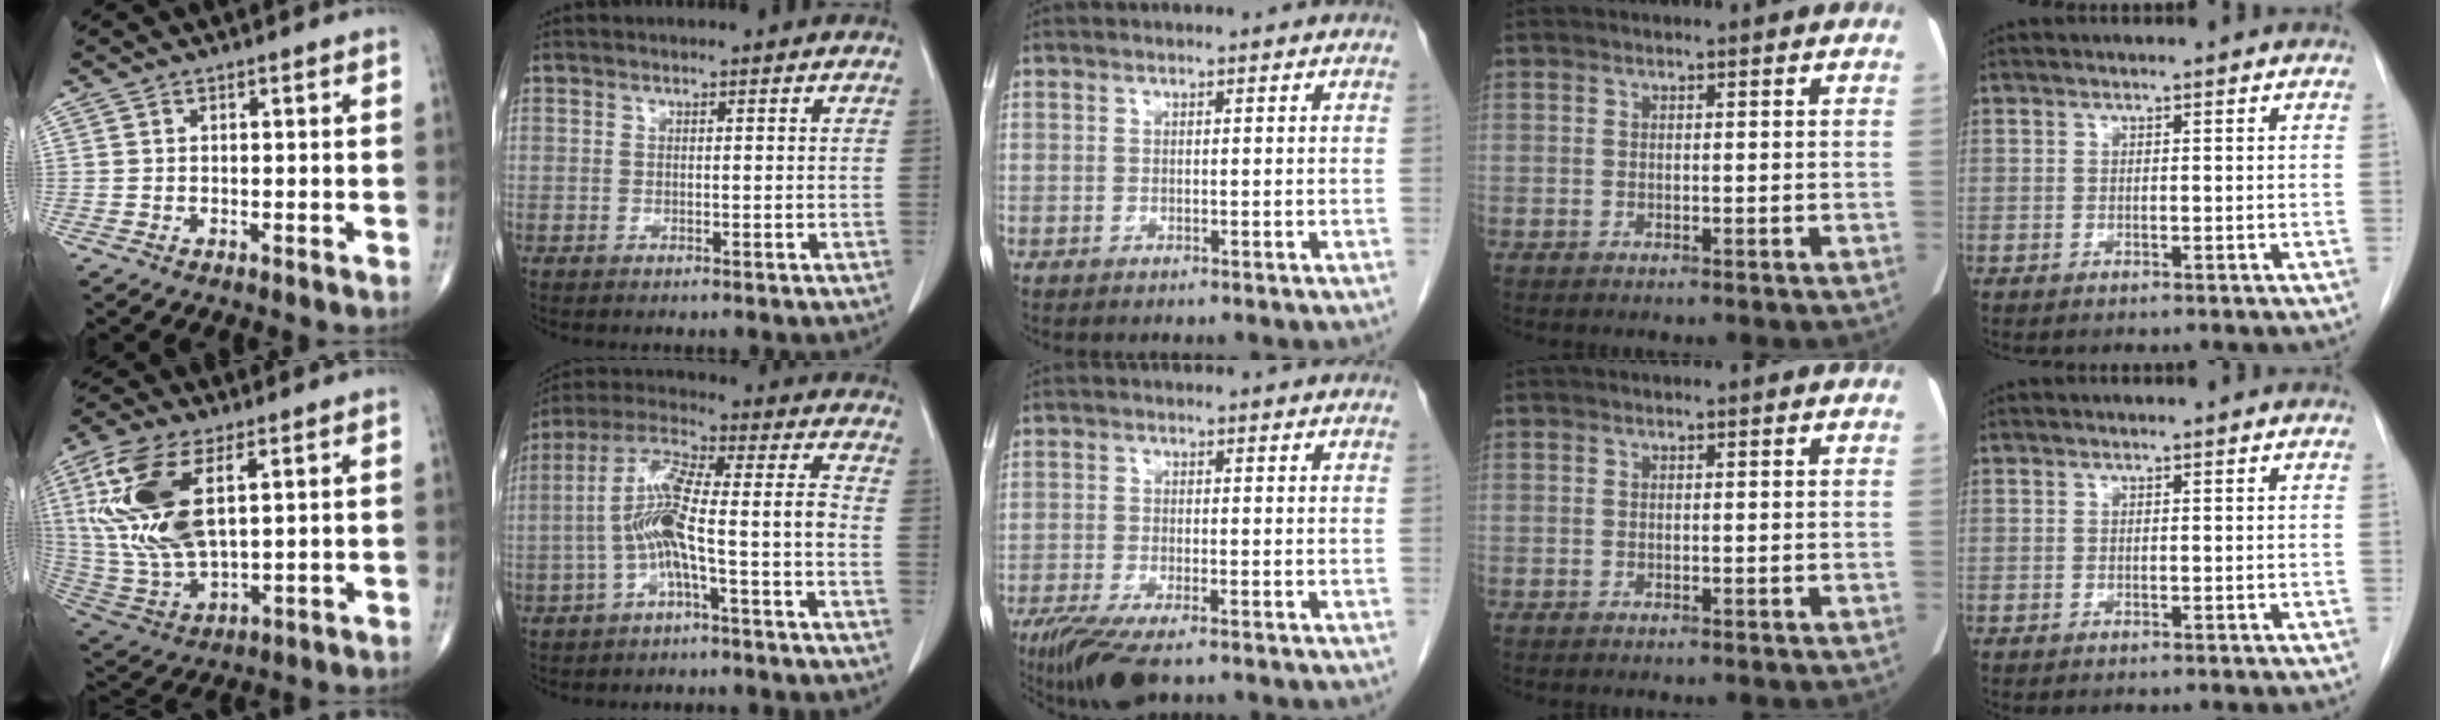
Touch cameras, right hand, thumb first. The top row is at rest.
{"thumb": {"total": 18.9, "force": [5.1, 8.6, 16.1], "torque": [-0.355, -0.016, 0.103]}, "index": {"total": 10.4, "force": [-3.1, 0.6, 9.9], "torque": [-0.197, 0.036, -0.057]}, "middle": {"total": 8.1, "force": [-5.7, 1.9, 5.5], "torque": [-0.094, -0.019, -0.093]}}